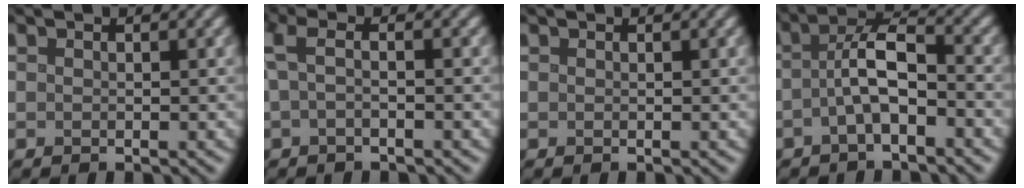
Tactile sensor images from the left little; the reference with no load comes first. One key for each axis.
{"total": 2.7, "fx": 0.0, "fy": 0.7, "fz": 2.6, "tx": -0.057, "ty": 0.004, "tz": -0.007}
{"total": 0.0}
{"total": 4.3, "fx": -1.2, "fy": 1.4, "fz": 3.9, "tx": -0.075, "ty": 0.015, "tz": -0.033}